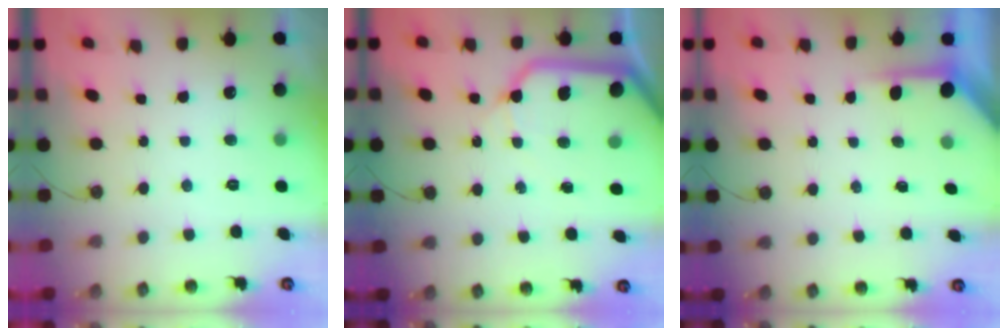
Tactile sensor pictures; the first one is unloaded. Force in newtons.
{"total": 15.6, "press": 15.4, "slide": 2.4}
{"total": 3.8, "press": 3.8, "slide": 0.2}